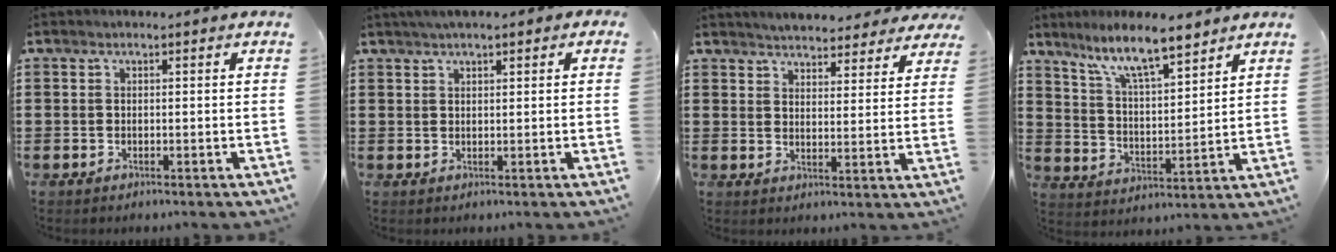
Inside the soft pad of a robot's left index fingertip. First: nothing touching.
{"total": 1.9, "force": [1.3, 0.4, 1.3], "torque": [-0.028, 0.004, 0.023]}
{"total": 4.1, "force": [4.1, 0.4, 0.3], "torque": [-0.025, -0.017, 0.074]}
{"total": 8.6, "force": [7.0, 1.3, 4.8], "torque": [-0.115, -0.025, 0.124]}